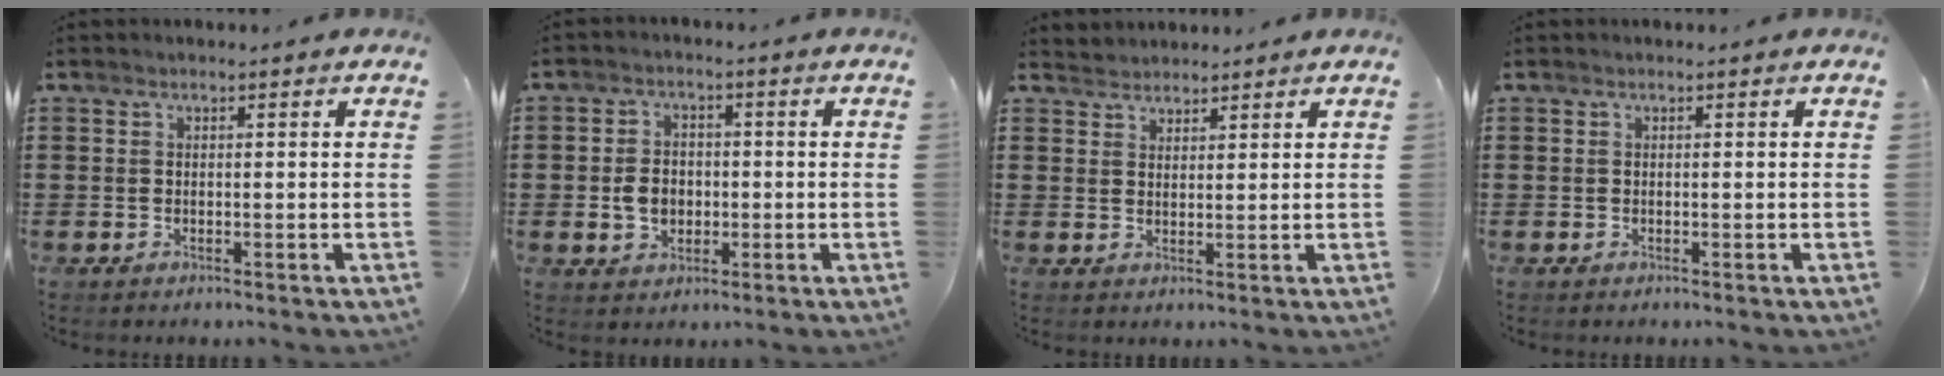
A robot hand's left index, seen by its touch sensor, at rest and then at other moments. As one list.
[{"total": 4.5, "force": [-0.7, 3.4, 2.9], "torque": [-0.052, 0.005, -0.015]}, {"total": 2.2, "force": [2.1, 0.5, -0.5], "torque": [0.002, 0.002, 0.042]}, {"total": 0.0}]